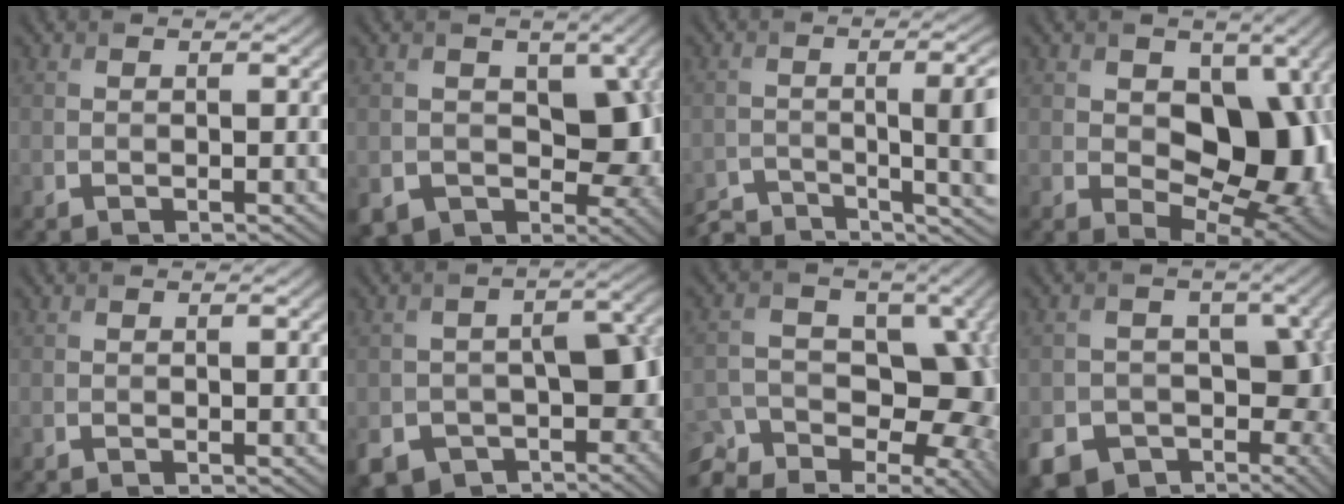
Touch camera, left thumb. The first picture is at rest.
{"total": 11.5, "force": [-1.5, 8.8, 7.2], "torque": [-0.117, -0.039, -0.019]}
{"total": 8.2, "force": [-4.2, 2.6, 6.6], "torque": [-0.085, -0.011, -0.072]}
{"total": 13.0, "force": [0.4, 8.6, 9.8], "torque": [-0.122, -0.016, 0.017]}
{"total": 0.6, "force": [-0.3, 0.1, 0.6], "torque": [-0.007, 0.000, -0.006]}
{"total": 13.4, "force": [-5.0, 9.5, 8.0], "torque": [-0.126, -0.054, -0.059]}
{"total": 15.4, "force": [-8.0, 10.2, 8.5], "torque": [-0.124, -0.007, -0.093]}
{"total": 13.0, "force": [-4.9, 10.1, 6.4], "torque": [-0.100, -0.031, -0.066]}